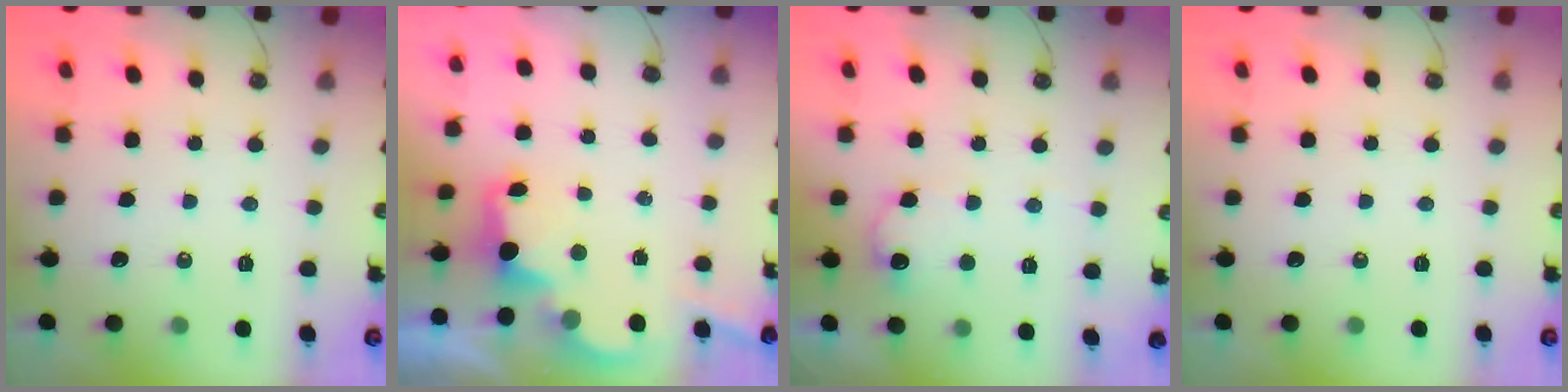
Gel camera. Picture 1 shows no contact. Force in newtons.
{"total": 2.7, "press": 2.6, "slide": 0.8}
{"total": 8.2, "press": 8.1, "slide": 0.5}
{"total": 0.0}